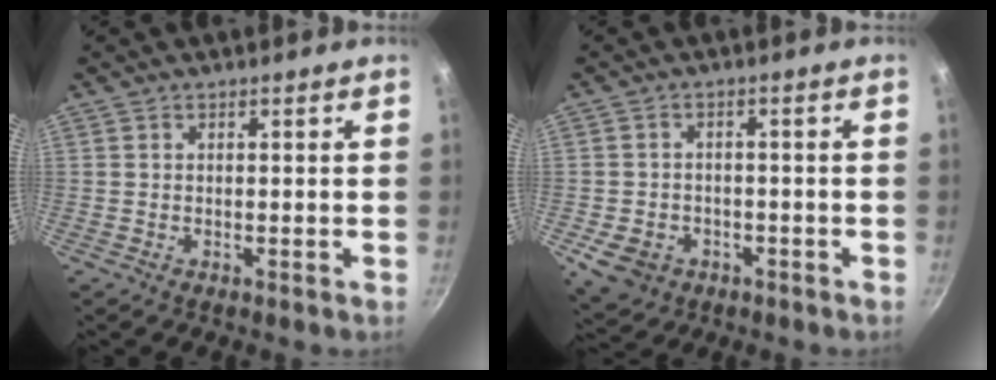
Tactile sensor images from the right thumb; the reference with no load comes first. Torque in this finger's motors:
{"motor_torque": [0.39, 0.66, 0.59, -0.43, 0.11]}